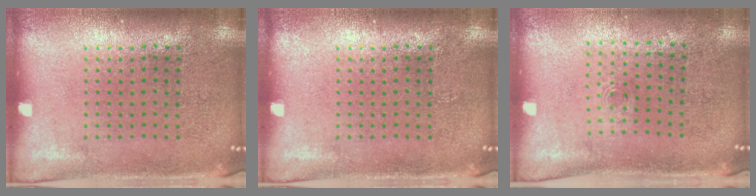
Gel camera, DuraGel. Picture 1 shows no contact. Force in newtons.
{"total": 0.0}
{"total": 0.6, "press": 0.3, "slide": 0.5}